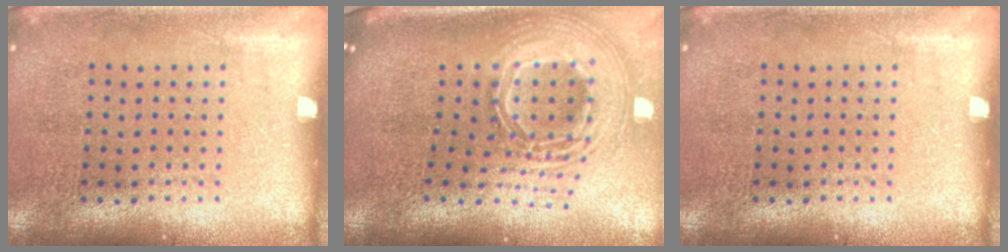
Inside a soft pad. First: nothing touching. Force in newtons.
{"total": 2.9, "press": 2.0, "slide": 2.1}
{"total": 0.0}